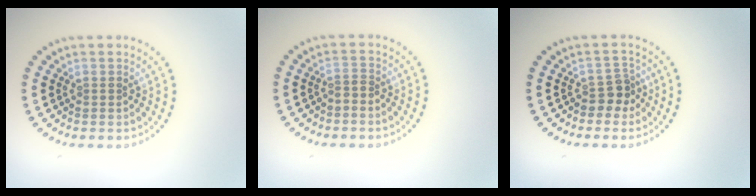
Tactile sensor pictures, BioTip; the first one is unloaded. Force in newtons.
{"total": 0.6, "press": 0.4, "slide": 0.5}
{"total": 1.9, "press": 1.6, "slide": 1.1}